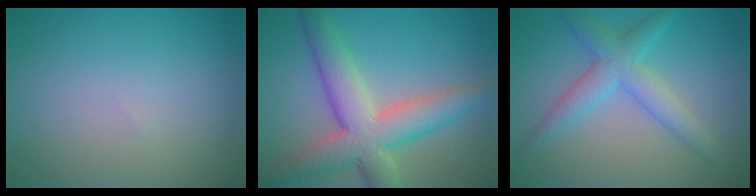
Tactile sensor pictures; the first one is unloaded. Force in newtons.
{"total": 7.6, "press": 7.6, "slide": 0.5}
{"total": 4.0, "press": 4.0, "slide": 0.1}